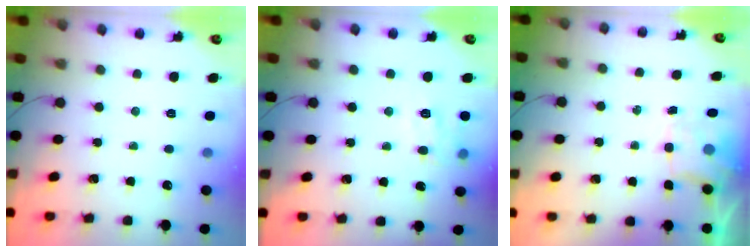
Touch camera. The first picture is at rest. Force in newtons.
{"total": 9.9, "press": 9.9, "slide": 0.4}
{"total": 2.0, "press": 1.9, "slide": 0.5}